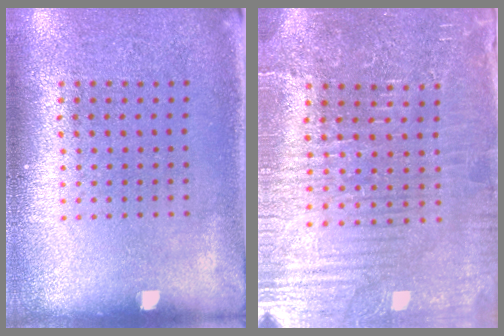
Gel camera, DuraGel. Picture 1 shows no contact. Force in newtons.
{"total": 4.4, "press": 4.2, "slide": 1.2}